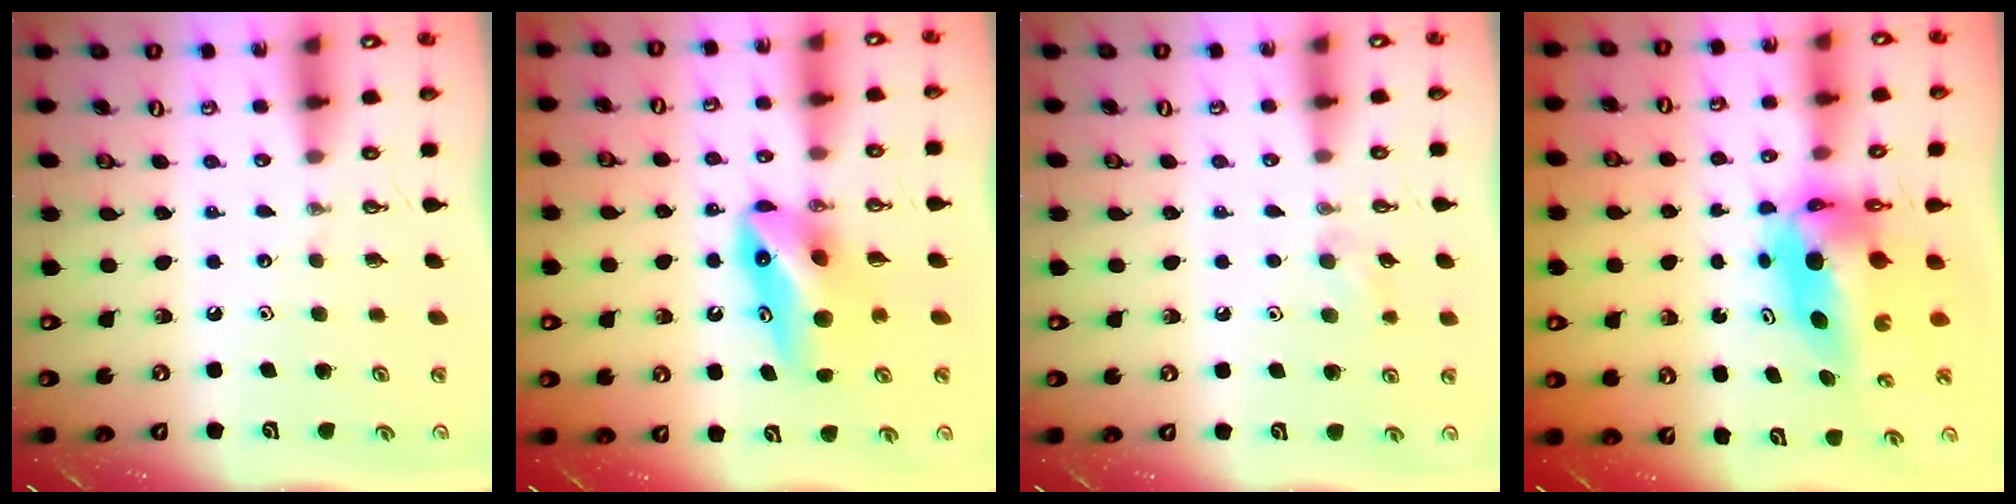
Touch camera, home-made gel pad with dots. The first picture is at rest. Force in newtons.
{"total": 10.8, "press": 8.9, "slide": 6.2}
{"total": 7.9, "press": 7.3, "slide": 3.2}
{"total": 7.5, "press": 7.5, "slide": 0.6}